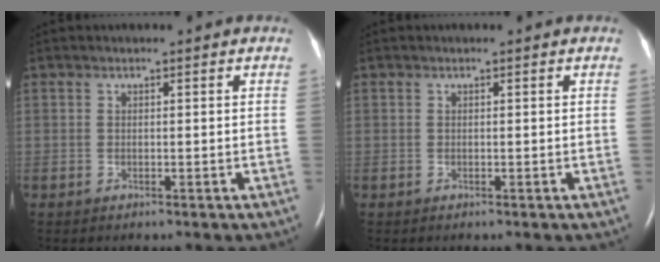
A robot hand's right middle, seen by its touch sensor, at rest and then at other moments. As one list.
[{"total": 0.0}]